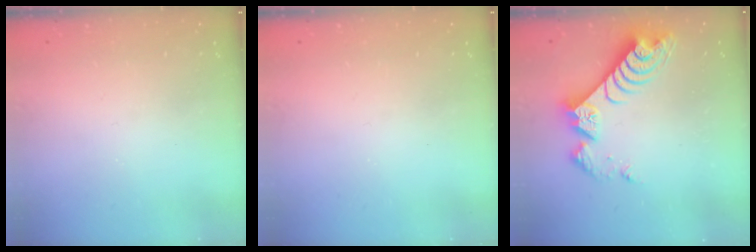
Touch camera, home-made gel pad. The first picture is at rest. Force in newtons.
{"total": 0.0}
{"total": 12.5, "press": 12.5, "slide": 1.1}